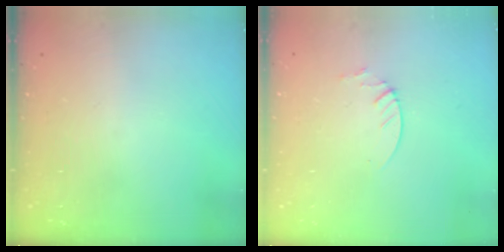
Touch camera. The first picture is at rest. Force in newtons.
{"total": 1.9, "press": 1.9, "slide": 0.2}